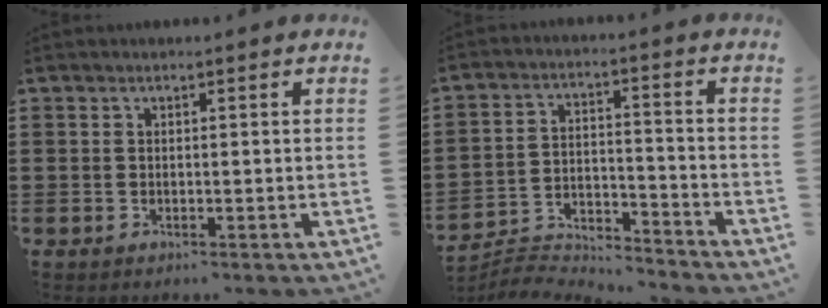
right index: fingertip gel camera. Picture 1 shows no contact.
{"total": 5.8, "force": [-5.8, 0.4, 0.3], "torque": [-0.012, 0.007, -0.119]}